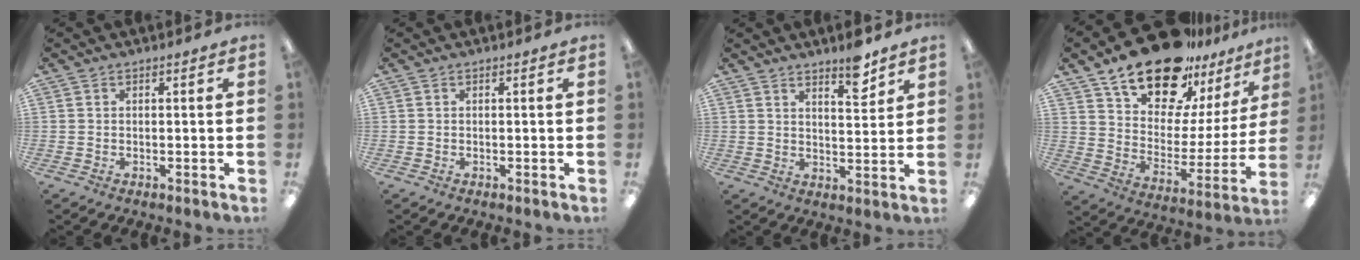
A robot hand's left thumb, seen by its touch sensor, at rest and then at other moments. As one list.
[{"total": 0.0}, {"total": 7.1, "force": [5.5, 2.2, 3.9], "torque": [-0.035, -0.038, 0.088]}, {"total": 21.0, "force": [16.7, 9.3, 8.6], "torque": [-0.152, -0.116, 0.297]}]